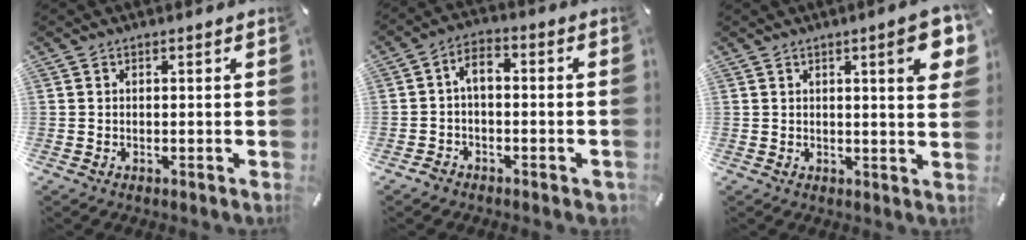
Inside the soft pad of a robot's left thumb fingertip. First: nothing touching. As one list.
[{"total": 5.5, "force": [-0.8, 4.0, 3.7], "torque": [-0.068, 0.019, -0.014]}, {"total": 8.6, "force": [3.1, 1.6, 7.8], "torque": [-0.108, -0.011, 0.044]}]